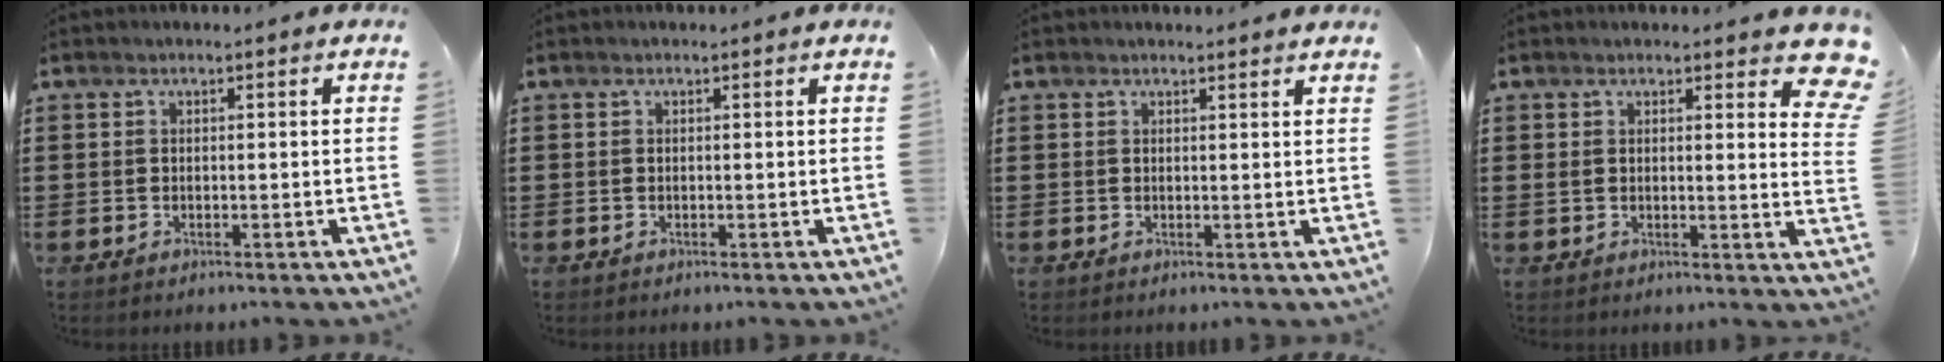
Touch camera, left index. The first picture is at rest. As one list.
[{"total": 0.0}, {"total": 1.0, "force": [1.0, 0.0, 0.3], "torque": [0.001, -0.005, 0.017]}, {"total": 4.0, "force": [2.9, 1.4, 2.4], "torque": [-0.036, -0.007, 0.048]}]